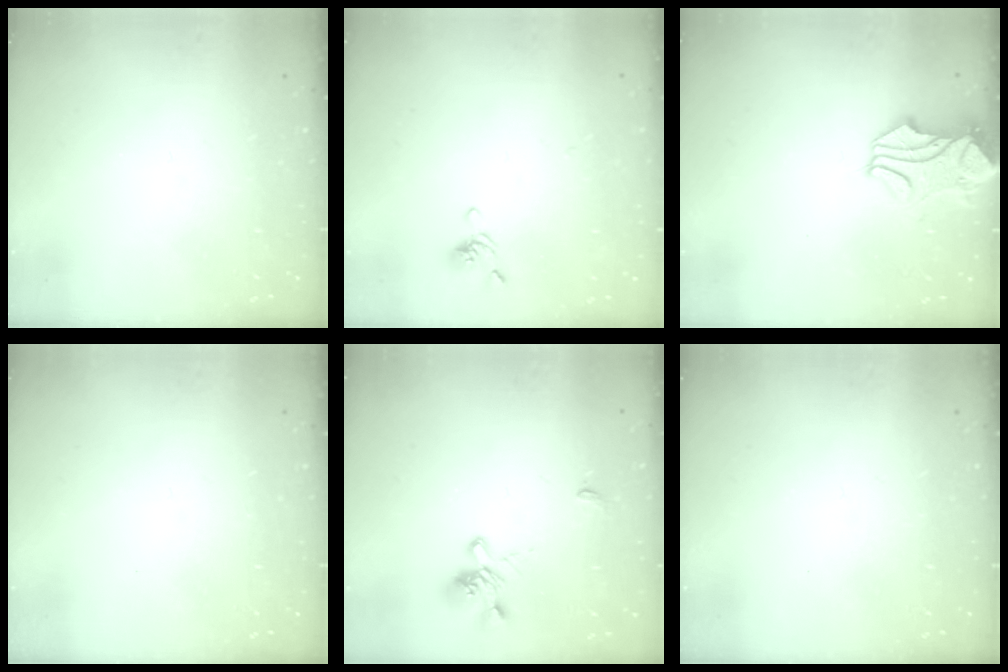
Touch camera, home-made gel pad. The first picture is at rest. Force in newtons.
{"total": 2.1, "press": 2.0, "slide": 0.7}
{"total": 1.8, "press": 1.2, "slide": 1.2}
{"total": 0.0}
{"total": 1.9, "press": 1.5, "slide": 1.1}
{"total": 0.0}